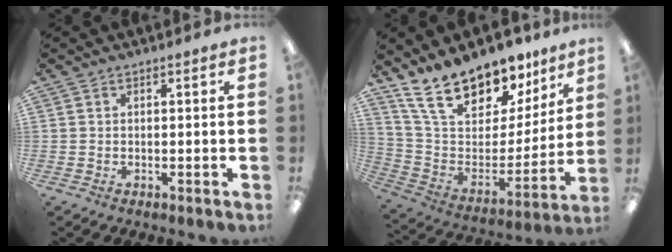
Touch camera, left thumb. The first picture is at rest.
{"total": 12.1, "force": [11.4, 4.3, -0.1], "torque": [-0.016, -0.118, 0.208]}